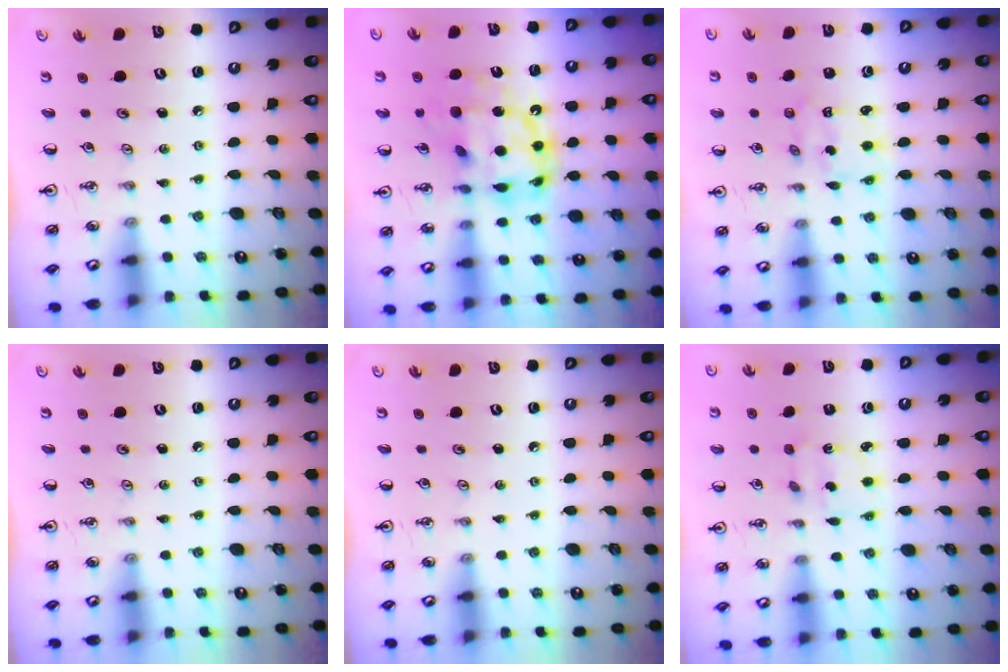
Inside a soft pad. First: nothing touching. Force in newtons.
{"total": 14.7, "press": 14.7, "slide": 1.3}
{"total": 1.9, "press": 1.9, "slide": 0.4}
{"total": 0.0}
{"total": 0.0}
{"total": 2.9, "press": 2.8, "slide": 0.6}